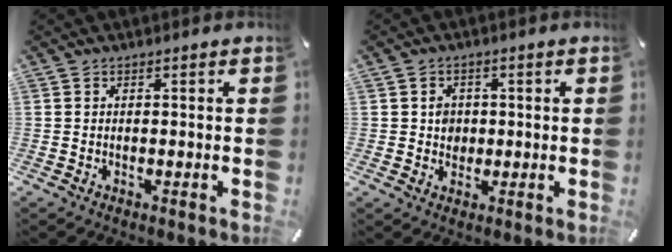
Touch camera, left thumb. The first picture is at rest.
{"total": 3.6, "force": [0.2, 3.4, 1.0], "torque": [-0.009, 0.000, -0.001]}